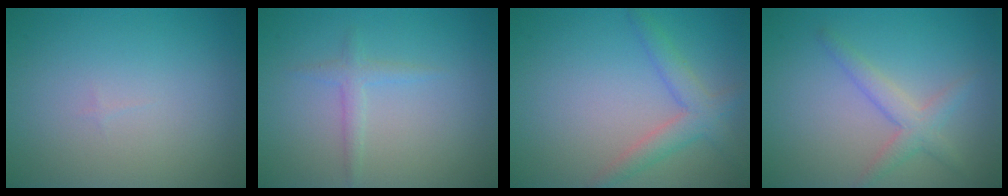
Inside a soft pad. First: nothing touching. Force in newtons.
{"total": 1.4, "press": 1.4, "slide": 0.1}
{"total": 3.0, "press": 3.0, "slide": 0.1}
{"total": 2.6, "press": 2.6, "slide": 0.1}